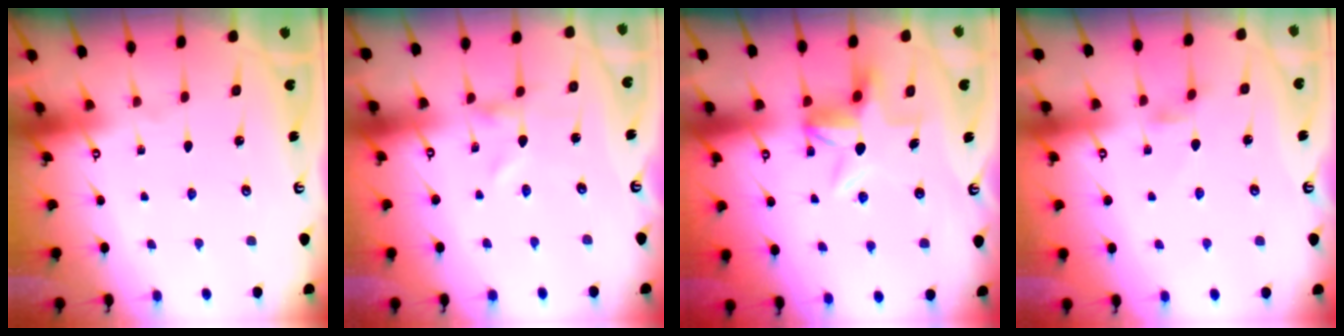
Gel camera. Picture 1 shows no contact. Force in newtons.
{"total": 0.0}
{"total": 6.7, "press": 6.7, "slide": 0.4}
{"total": 1.2, "press": 1.1, "slide": 0.3}